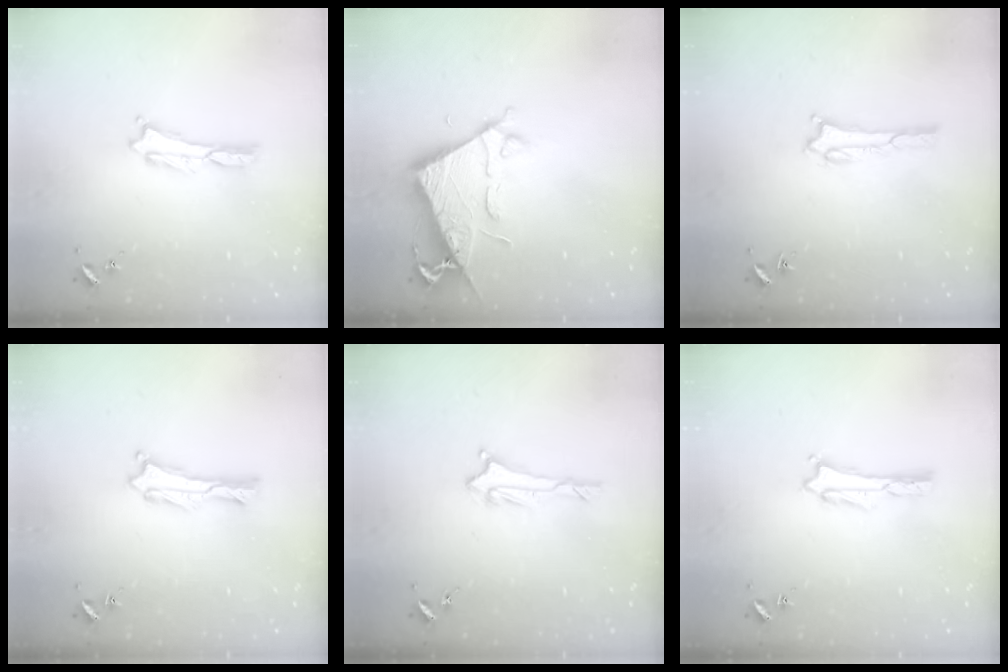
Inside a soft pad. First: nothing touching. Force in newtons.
{"total": 7.2, "press": 7.2, "slide": 0.7}
{"total": 1.5, "press": 1.5, "slide": 0.2}
{"total": 0.8, "press": 0.7, "slide": 0.2}
{"total": 1.7, "press": 1.6, "slide": 0.6}
{"total": 1.8, "press": 1.8, "slide": 0.2}